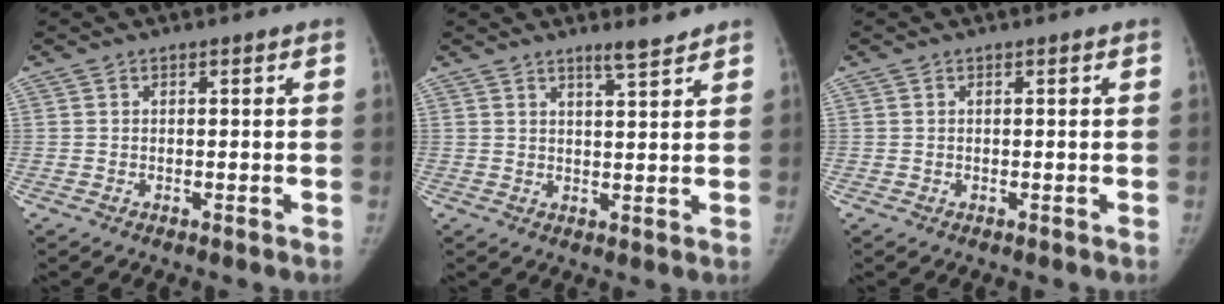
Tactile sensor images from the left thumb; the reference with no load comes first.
{"total": 4.0, "force": [3.3, 0.3, 2.1], "torque": [-0.029, -0.027, 0.053]}
{"total": 0.0}